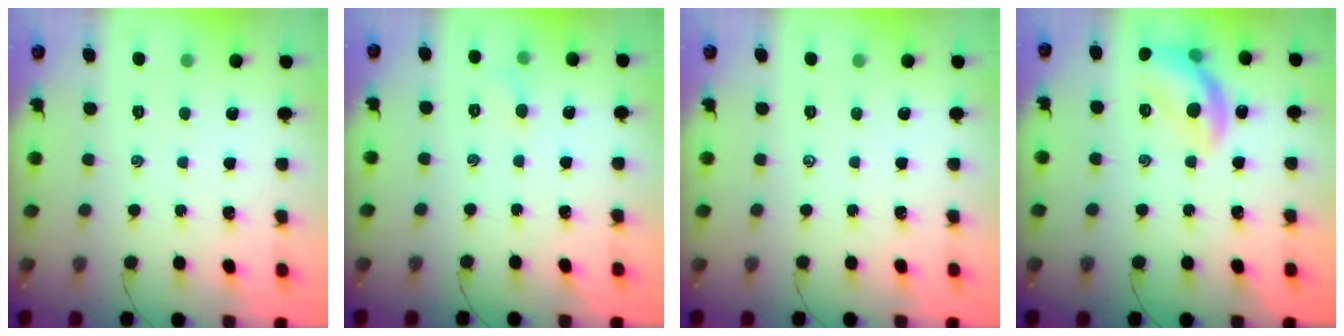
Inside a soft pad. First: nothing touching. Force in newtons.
{"total": 4.0, "press": 3.8, "slide": 1.2}
{"total": 0.0}
{"total": 13.6, "press": 13.5, "slide": 1.9}